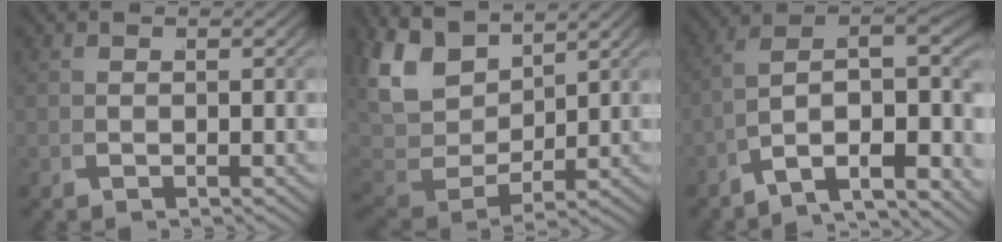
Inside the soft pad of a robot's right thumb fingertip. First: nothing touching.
{"total": 7.0, "force": [2.2, 4.2, 5.1], "torque": [-0.126, -0.018, 0.052]}
{"total": 14.9, "force": [-1.5, 10.7, 10.3], "torque": [-0.186, -0.045, -0.027]}